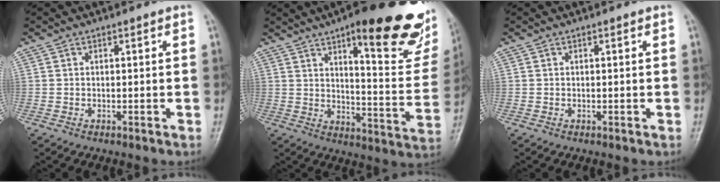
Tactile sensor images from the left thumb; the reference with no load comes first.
{"total": 26.4, "force": [15.3, 7.6, 20.2], "torque": [-0.226, -0.065, 0.206]}
{"total": 0.0}